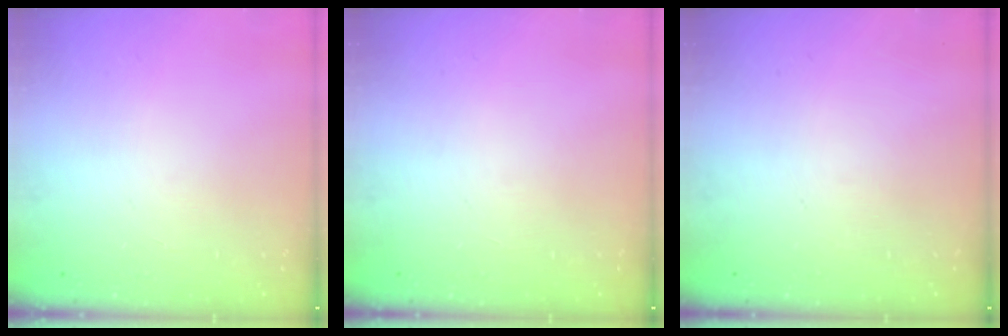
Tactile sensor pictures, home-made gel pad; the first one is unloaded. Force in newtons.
{"total": 0.0}
{"total": 0.0}